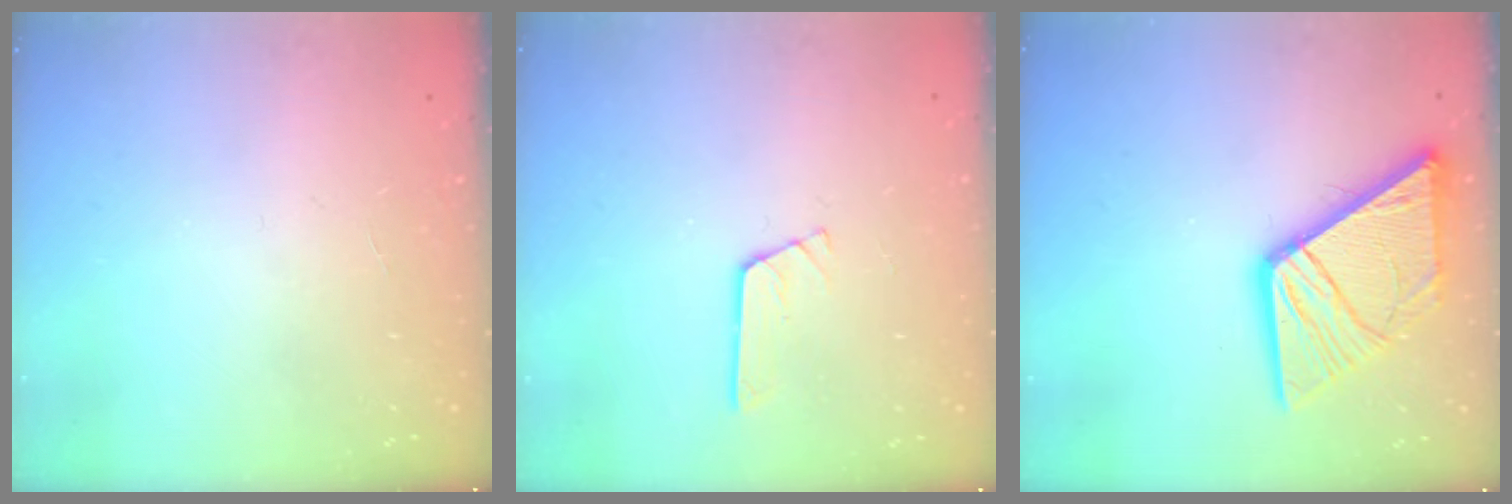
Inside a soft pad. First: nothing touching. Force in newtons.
{"total": 3.2, "press": 3.2, "slide": 0.2}
{"total": 15.2, "press": 15.1, "slide": 1.5}